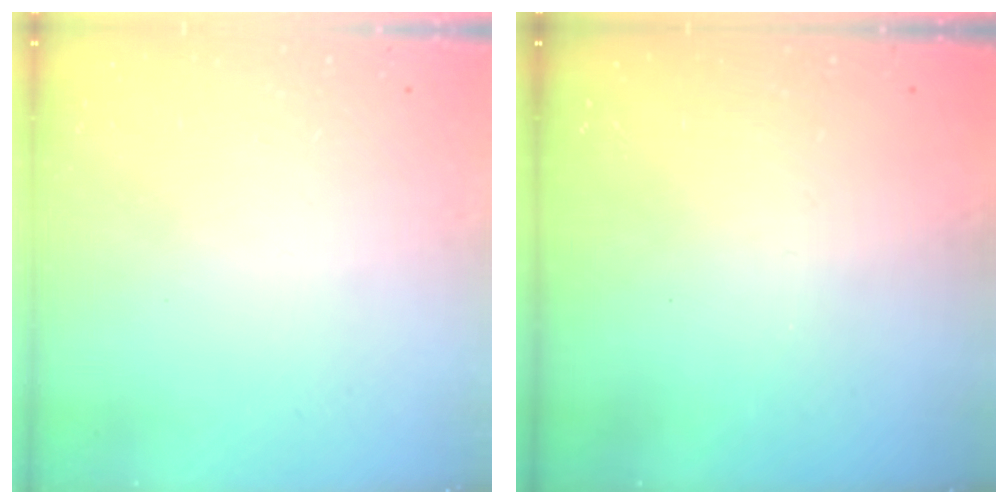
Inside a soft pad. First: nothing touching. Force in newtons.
{"total": 0.0}